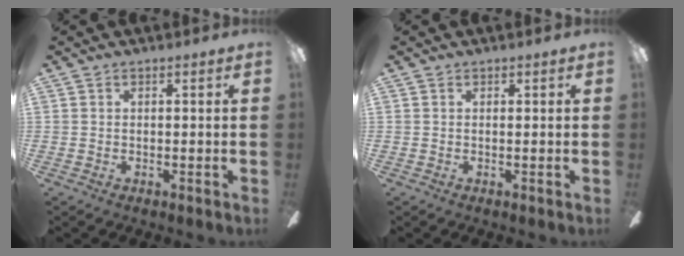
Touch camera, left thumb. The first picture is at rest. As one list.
[{"total": 0.0}]